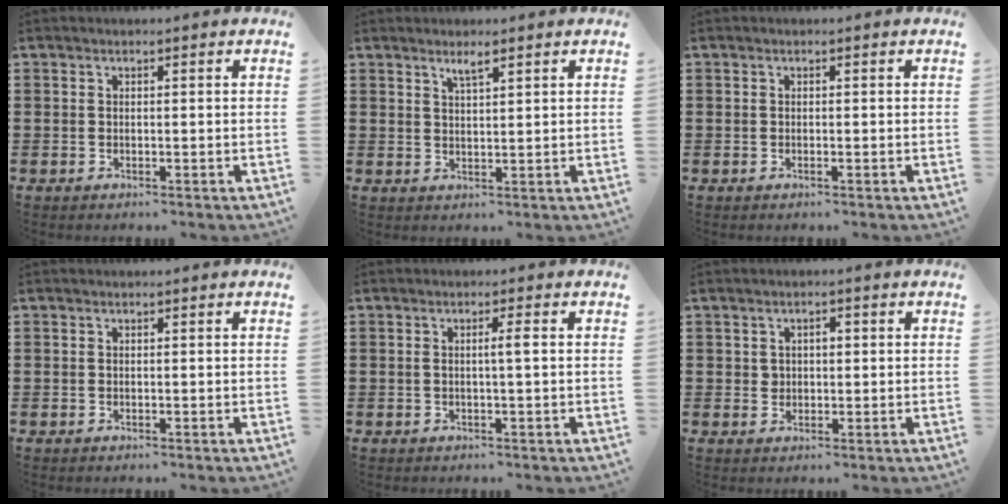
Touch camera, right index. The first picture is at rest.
{"total": 2.1, "force": [1.6, 0.3, 1.3], "torque": [-0.028, 0.002, 0.027]}
{"total": 0.0}
{"total": 0.0}
{"total": 1.9, "force": [0.0, -0.1, 1.9], "torque": [-0.035, -0.001, -0.003]}
{"total": 1.7, "force": [0.4, 1.4, 0.9], "torque": [-0.021, 0.010, 0.005]}